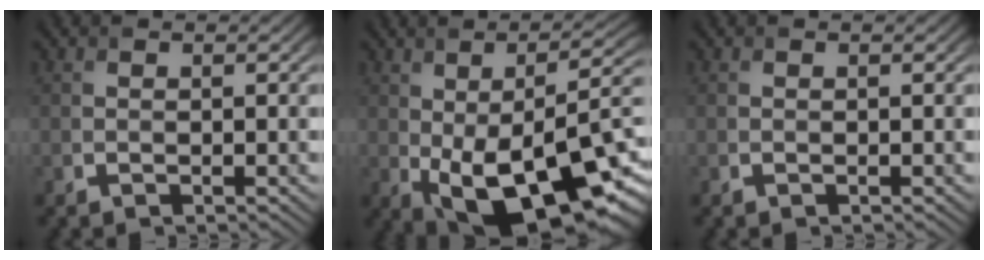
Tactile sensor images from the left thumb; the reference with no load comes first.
{"total": 16.9, "force": [-3.6, 7.9, 14.5], "torque": [-0.228, -0.015, -0.049]}
{"total": 0.0}